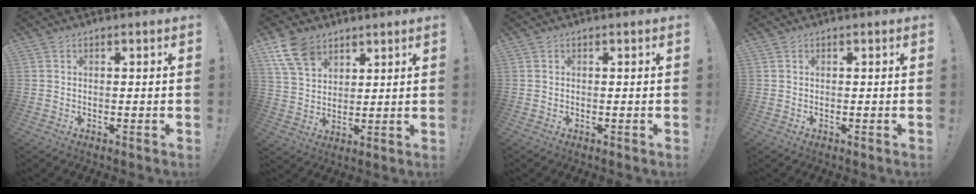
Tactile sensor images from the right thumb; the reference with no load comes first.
{"total": 10.9, "force": [6.7, 6.8, 5.3], "torque": [-0.100, -0.022, 0.133]}
{"total": 0.0}
{"total": 0.0}